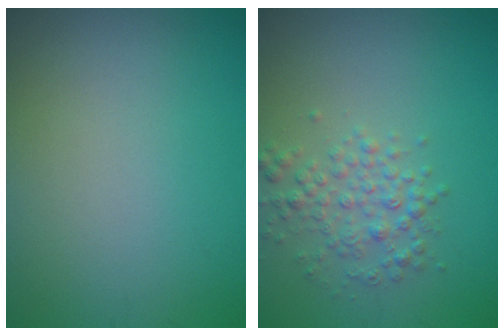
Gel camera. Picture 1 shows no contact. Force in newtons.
{"total": 2.8, "press": 2.8, "slide": 0.0}